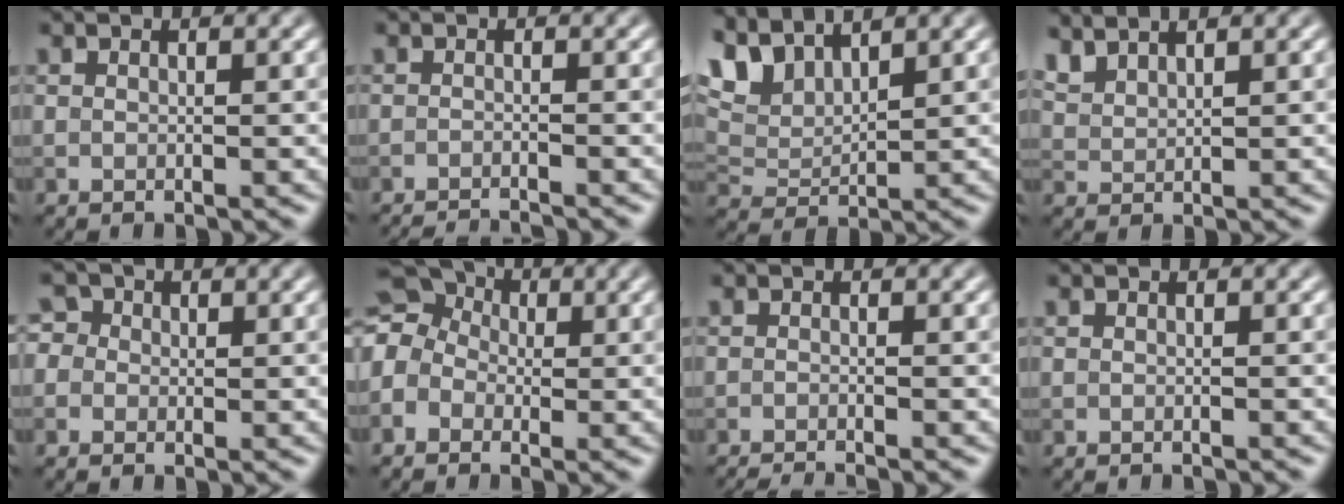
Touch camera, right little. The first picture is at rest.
{"total": 3.8, "force": [-3.6, 0.5, 1.2], "torque": [-0.012, -0.006, -0.054]}
{"total": 5.3, "force": [4.1, 2.1, 2.8], "torque": [-0.068, 0.008, 0.081]}
{"total": 2.4, "force": [2.2, 0.4, 0.7], "torque": [-0.023, 0.007, 0.050]}
{"total": 3.0, "force": [0.9, 2.7, 1.2], "torque": [0.001, 0.021, -0.020]}
{"total": 8.1, "force": [0.6, 6.9, 4.2], "torque": [-0.096, 0.044, -0.045]}
{"total": 2.6, "force": [-2.2, 0.3, 1.3], "torque": [-0.017, -0.004, -0.043]}
{"total": 0.8, "force": [-0.8, 0.1, 0.3], "torque": [0.004, 0.000, -0.012]}